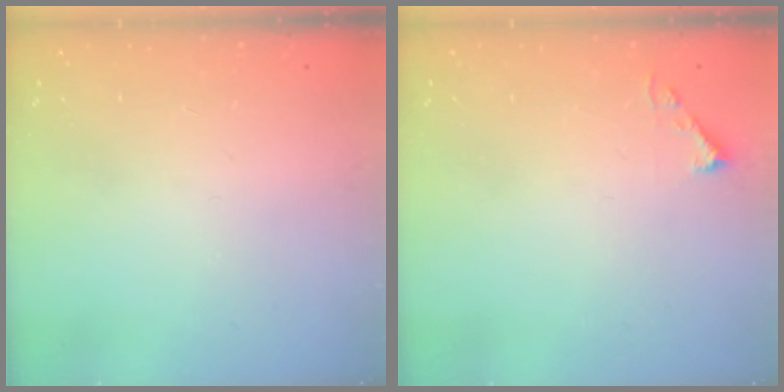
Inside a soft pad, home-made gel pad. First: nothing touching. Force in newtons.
{"total": 3.7, "press": 3.7, "slide": 0.4}